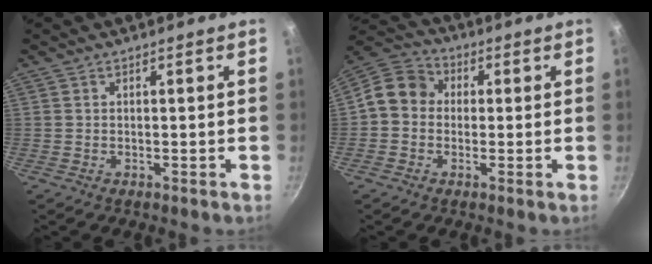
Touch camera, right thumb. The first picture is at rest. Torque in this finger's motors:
{"motor_torque": [0.97, 1.23, 0.51, -0.88, 0.03]}